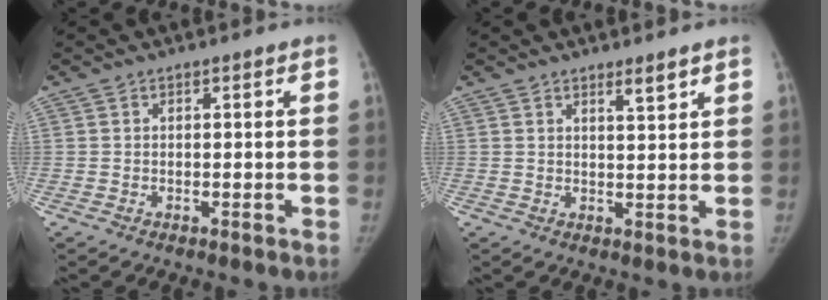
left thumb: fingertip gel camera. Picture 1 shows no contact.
{"total": 2.6, "force": [2.0, 0.2, 1.7], "torque": [-0.025, -0.019, 0.033]}